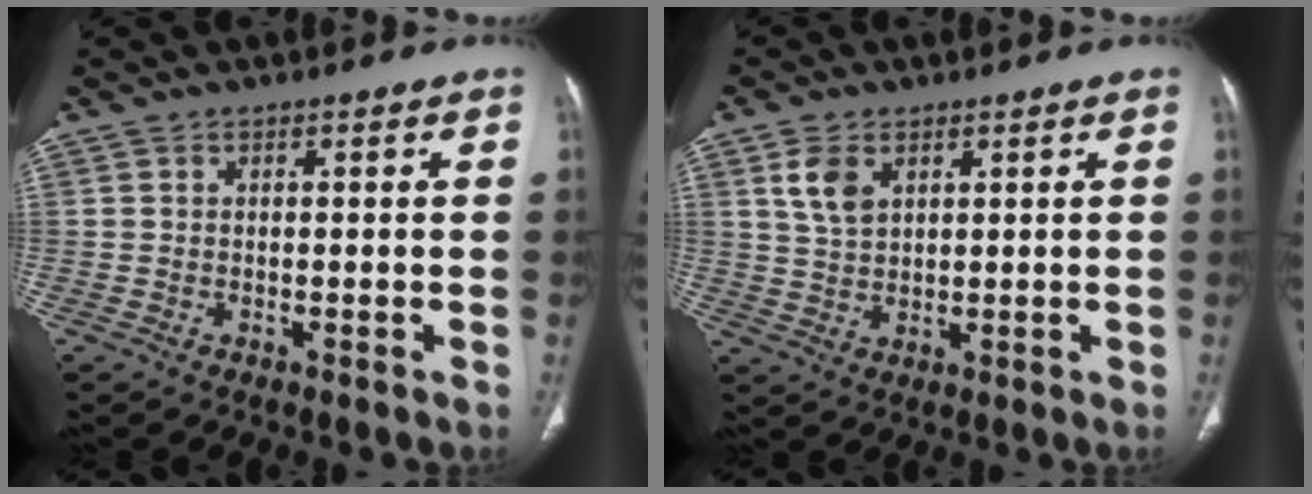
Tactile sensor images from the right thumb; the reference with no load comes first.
{"total": 5.1, "force": [2.4, 3.2, 3.2], "torque": [-0.053, -0.007, 0.052]}